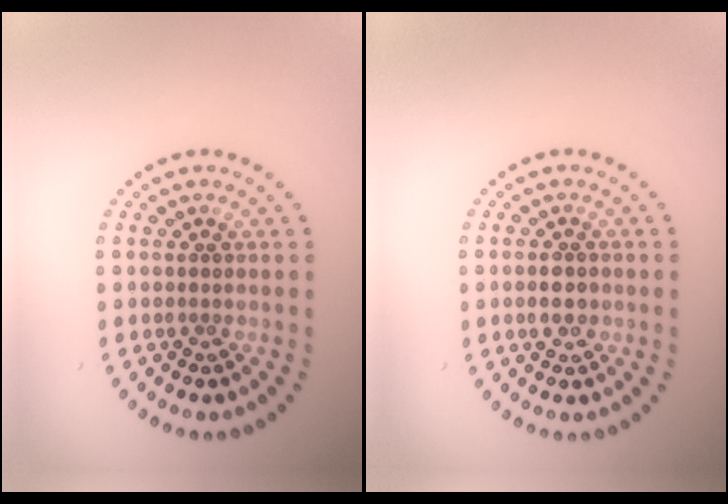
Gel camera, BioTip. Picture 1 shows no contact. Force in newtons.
{"total": 2.2, "press": 2.2, "slide": 0.1}